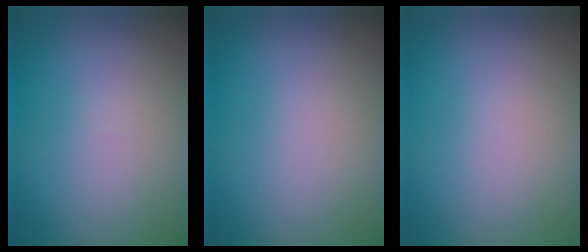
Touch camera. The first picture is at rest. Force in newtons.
{"total": 0.0}
{"total": 0.0}